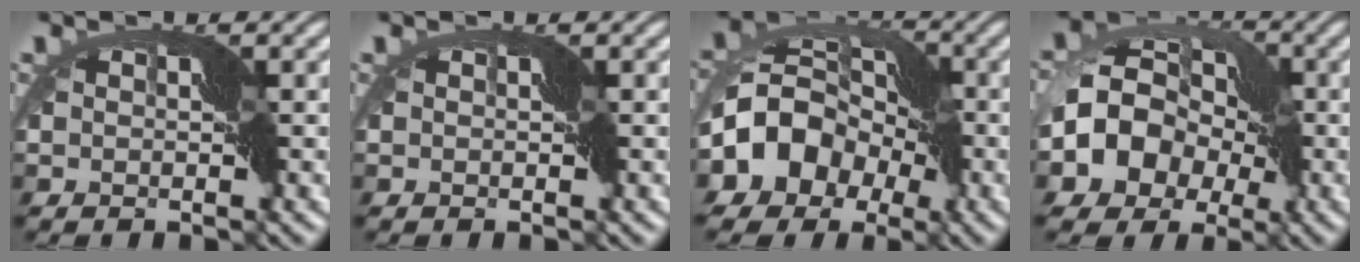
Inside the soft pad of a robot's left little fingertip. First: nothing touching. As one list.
[{"total": 0.0}, {"total": 10.6, "force": [-2.9, 7.7, 6.6], "torque": [-0.119, -0.006, -0.074]}, {"total": 10.5, "force": [-1.8, 7.9, 6.6], "torque": [-0.102, -0.010, -0.054]}]